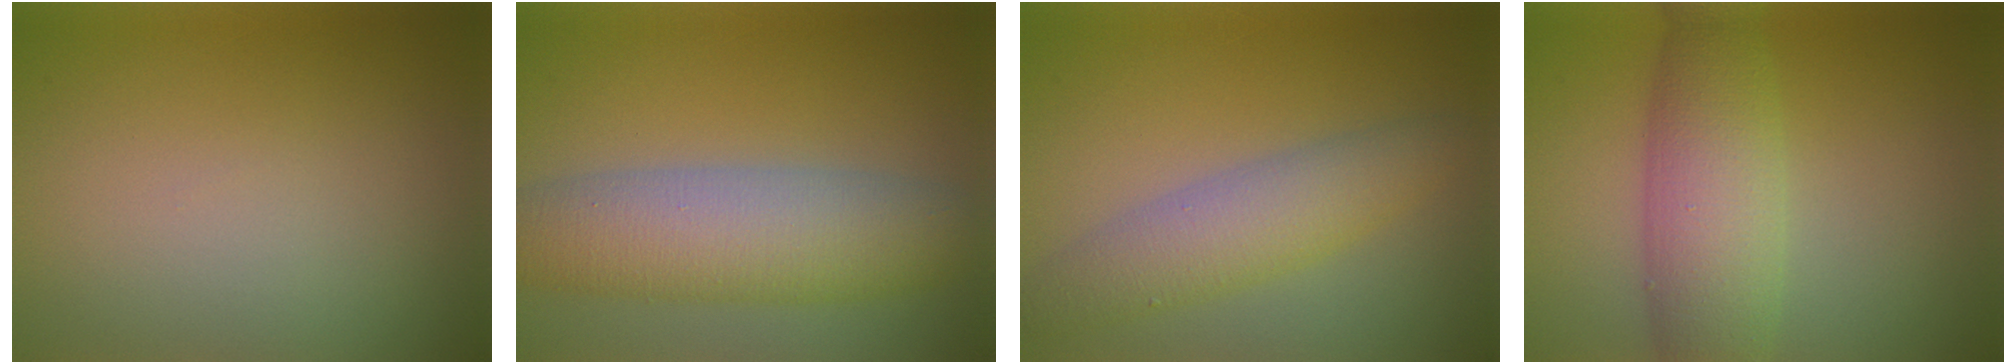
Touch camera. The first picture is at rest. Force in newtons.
{"total": 7.7, "press": 7.7, "slide": 0.2}
{"total": 4.6, "press": 4.6, "slide": 0.0}
{"total": 6.3, "press": 6.3, "slide": 0.2}